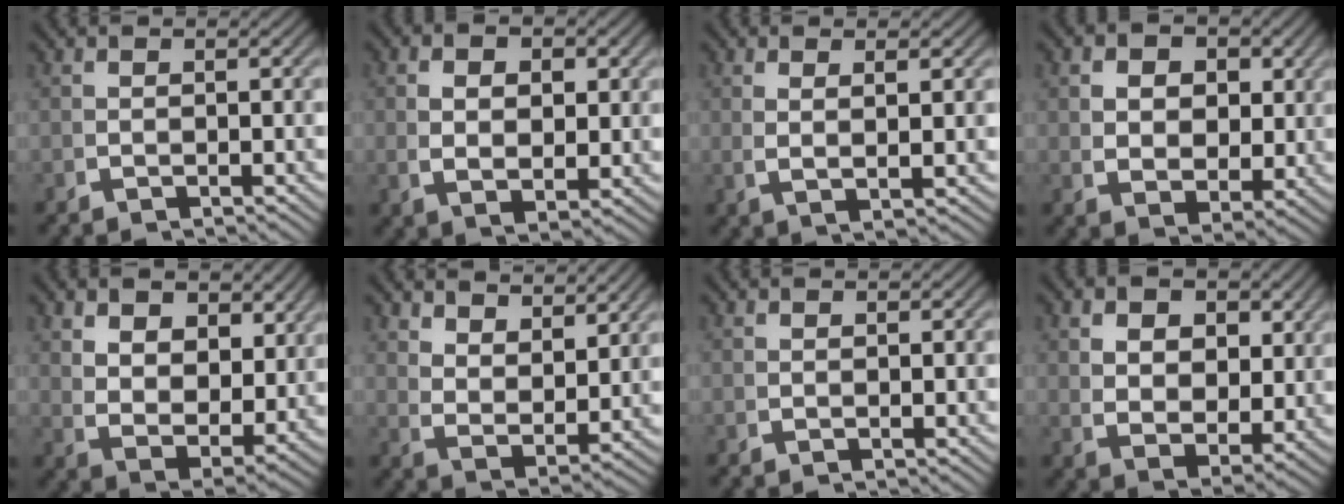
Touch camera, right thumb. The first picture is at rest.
{"total": 3.7, "force": [0.6, 2.2, 2.9], "torque": [-0.050, -0.011, 0.025]}
{"total": 2.4, "force": [1.1, 0.0, 2.2], "torque": [-0.041, -0.001, 0.030]}
{"total": 6.1, "force": [1.2, 4.6, 3.9], "torque": [-0.072, -0.027, 0.037]}
{"total": 7.8, "force": [1.5, 5.4, 5.5], "torque": [-0.125, -0.047, 0.049]}
{"total": 4.8, "force": [2.4, 2.4, 3.4], "torque": [-0.074, -0.021, 0.058]}
{"total": 0.0}
{"total": 6.2, "force": [1.3, 4.3, 4.2], "torque": [-0.082, -0.032, 0.040]}